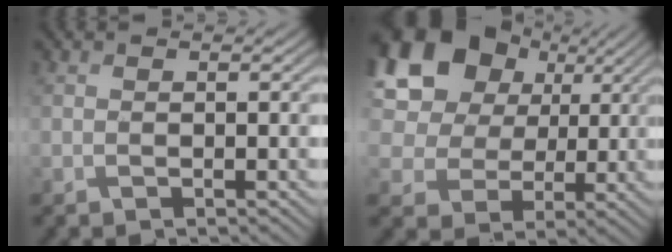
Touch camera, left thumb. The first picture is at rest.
{"total": 15.7, "force": [6.5, 12.0, 7.8], "torque": [-0.227, 0.047, 0.123]}